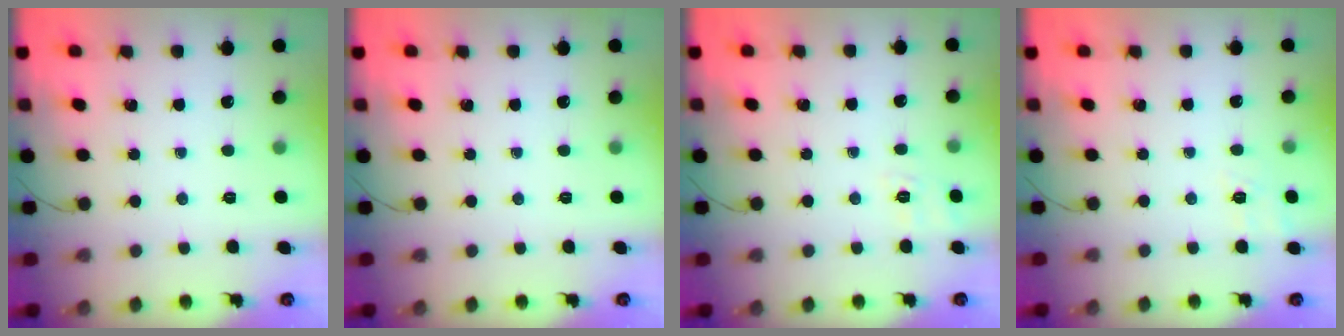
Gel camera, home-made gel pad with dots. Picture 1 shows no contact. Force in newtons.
{"total": 0.0}
{"total": 2.2, "press": 0.8, "slide": 2.0}
{"total": 9.5, "press": 9.2, "slide": 2.0}